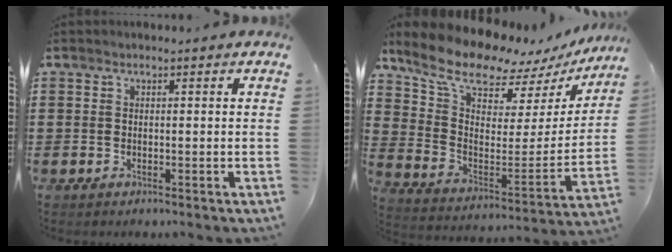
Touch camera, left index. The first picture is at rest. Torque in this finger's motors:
{"motor_torque": [2.14, 0.00, 1.05, 0.21]}